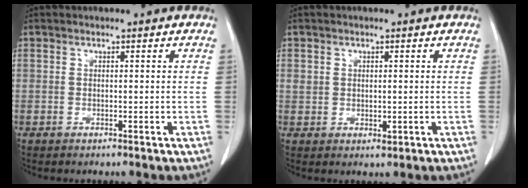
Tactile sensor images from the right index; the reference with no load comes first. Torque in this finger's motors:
{"motor_torque": [0.16, 0.05, 0.08, 0.01]}